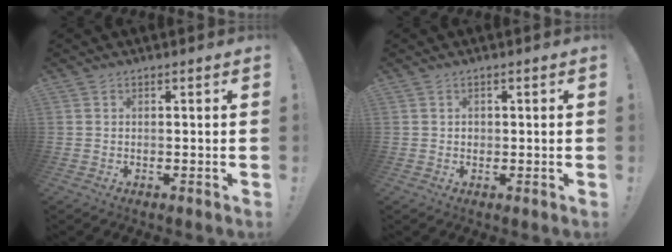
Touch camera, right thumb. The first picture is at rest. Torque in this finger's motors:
{"motor_torque": [0.09, 0.03, 0.15, -0.06, 0.00]}